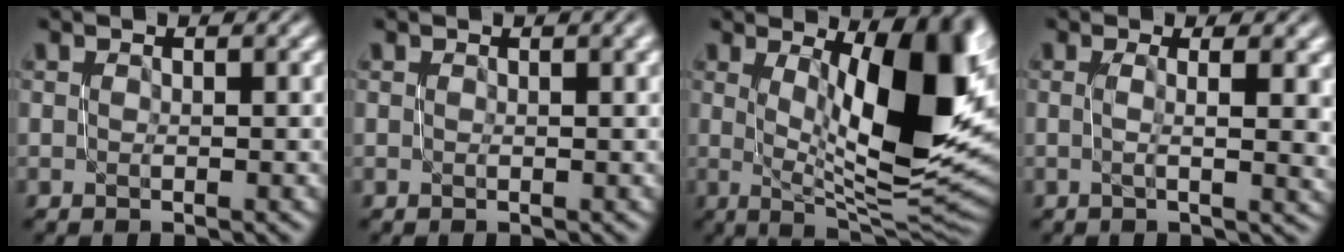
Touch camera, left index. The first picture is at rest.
{"total": 1.3, "force": [0.4, 0.4, 1.2], "torque": [-0.010, -0.001, 0.004]}
{"total": 13.5, "force": [2.8, 4.6, 12.4], "torque": [-0.151, -0.007, 0.049]}
{"total": 4.2, "force": [0.4, 1.3, 4.0], "torque": [-0.053, -0.003, 0.008]}